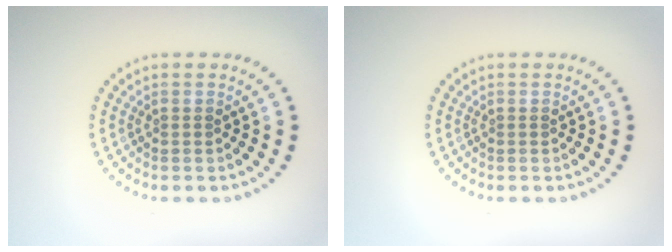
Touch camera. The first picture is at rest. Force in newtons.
{"total": 0.0}